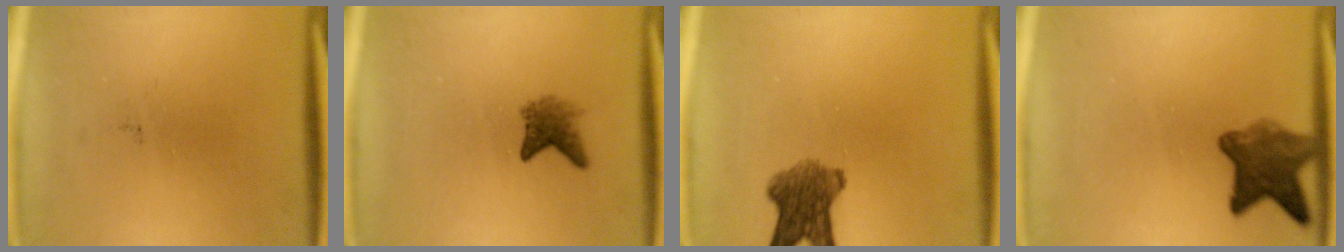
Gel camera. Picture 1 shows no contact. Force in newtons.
{"total": 2.7}
{"total": 6.9}
{"total": 6.7}